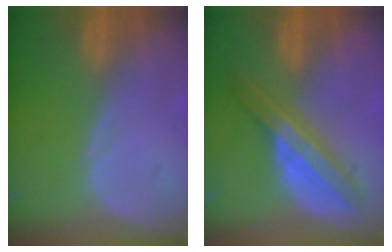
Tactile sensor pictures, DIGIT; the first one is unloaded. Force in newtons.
{"total": 6.9, "press": 6.9, "slide": 0.2}